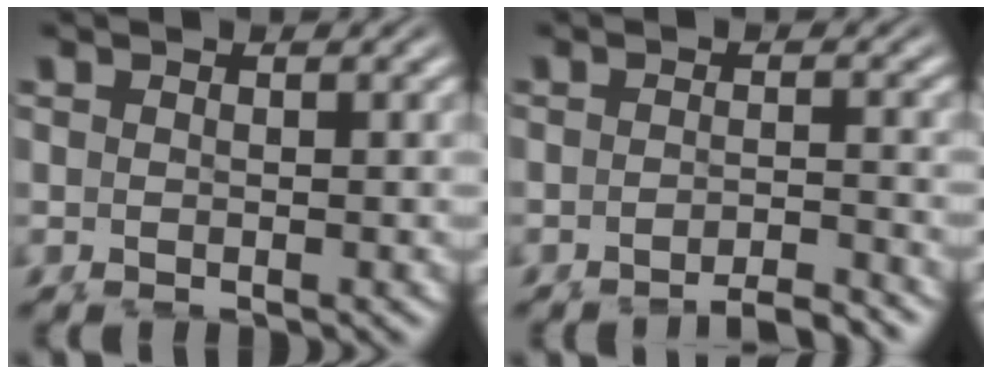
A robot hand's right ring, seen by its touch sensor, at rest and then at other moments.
{"total": 3.3, "force": [-3.1, -0.2, 0.9], "torque": [-0.007, -0.004, -0.052]}